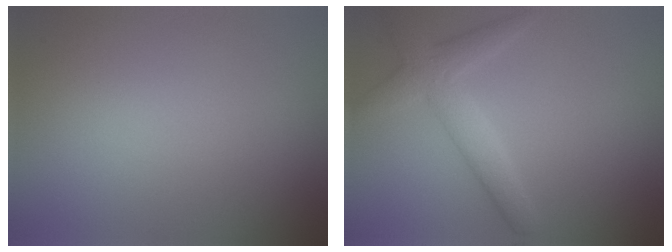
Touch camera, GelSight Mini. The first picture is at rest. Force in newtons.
{"total": 3.3, "press": 3.3, "slide": 0.1}